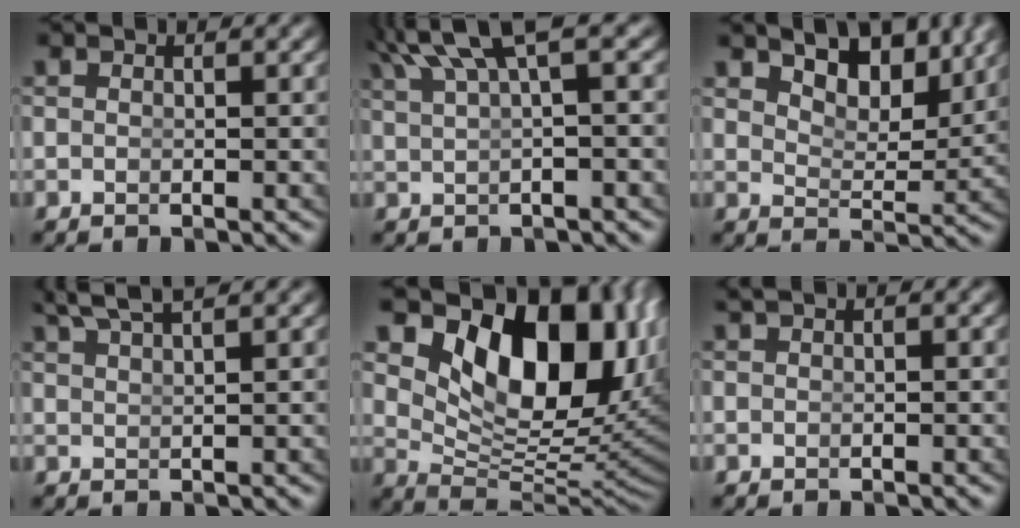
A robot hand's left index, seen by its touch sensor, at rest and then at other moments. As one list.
[{"total": 5.1, "force": [3.1, 1.1, 3.9], "torque": [-0.058, 0.015, 0.053]}, {"total": 6.6, "force": [4.9, 2.6, 3.6], "torque": [-0.054, -0.007, 0.078]}, {"total": 3.9, "force": [3.5, -0.1, 1.7], "torque": [-0.030, 0.002, 0.067]}, {"total": 16.3, "force": [4.7, 9.1, 12.7], "torque": [-0.194, -0.015, 0.083]}, {"total": 0.7, "force": [0.5, -0.5, 0.1], "torque": [-0.001, 0.001, 0.011]}]